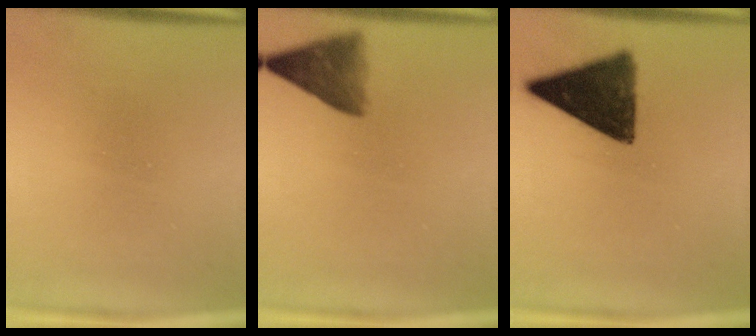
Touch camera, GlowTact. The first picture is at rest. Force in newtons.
{"total": 5.8}
{"total": 12.5}